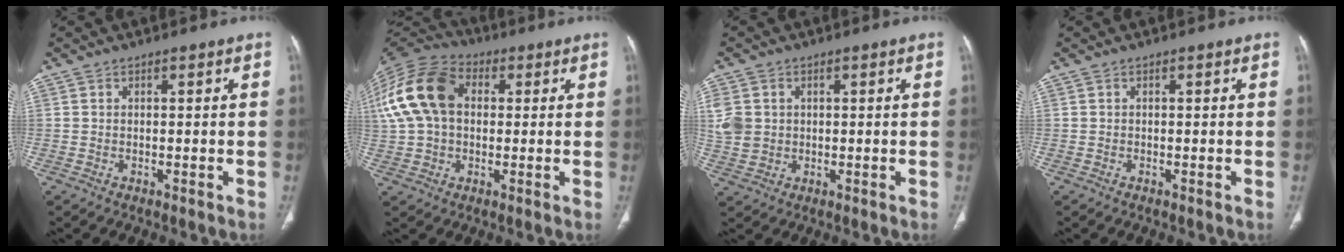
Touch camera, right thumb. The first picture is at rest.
{"total": 17.9, "force": [3.2, 12.3, 12.5], "torque": [-0.261, 0.031, 0.053]}
{"total": 8.0, "force": [1.4, 6.9, 3.9], "torque": [-0.092, 0.001, 0.038]}
{"total": 0.0}